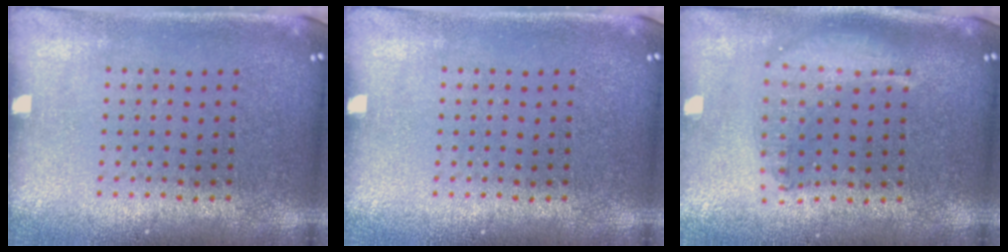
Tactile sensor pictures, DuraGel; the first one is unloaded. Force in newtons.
{"total": 0.0}
{"total": 1.8, "press": 1.5, "slide": 0.9}